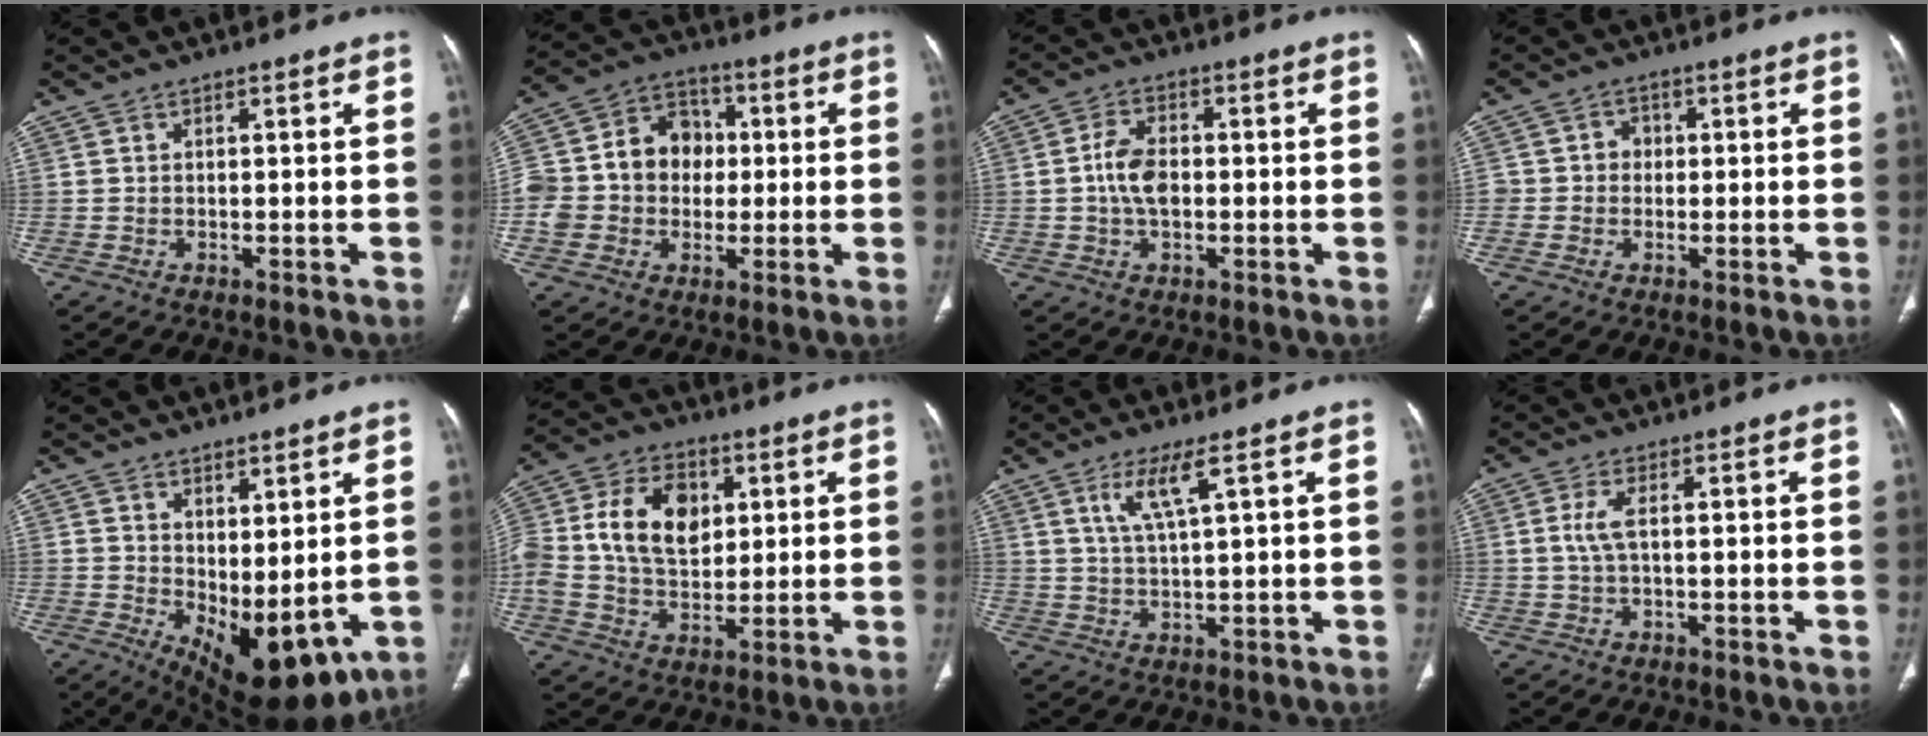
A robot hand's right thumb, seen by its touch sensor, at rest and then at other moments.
{"total": 15.2, "force": [-0.2, 12.8, 8.3], "torque": [-0.125, 0.039, -0.008]}
{"total": 6.2, "force": [-0.3, 3.8, 4.9], "torque": [-0.089, 0.011, -0.010]}
{"total": 3.4, "force": [-0.1, 3.2, 1.1], "torque": [0.011, 0.010, -0.005]}
{"total": 12.4, "force": [-0.2, 5.8, 11.0], "torque": [-0.153, -0.021, 0.024]}
{"total": 15.7, "force": [2.9, 10.9, 10.8], "torque": [-0.194, 0.007, 0.051]}
{"total": 5.4, "force": [2.6, 0.2, 4.7], "torque": [-0.106, -0.014, 0.060]}
{"total": 3.0, "force": [0.3, 0.8, 2.8], "torque": [-0.080, 0.005, 0.006]}